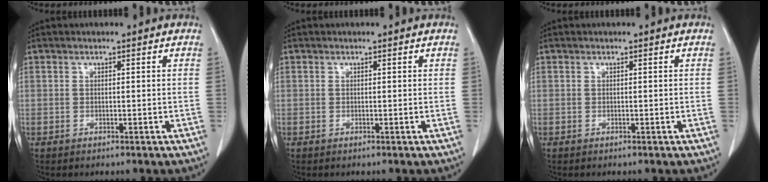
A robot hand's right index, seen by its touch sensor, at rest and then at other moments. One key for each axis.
{"total": 0.0}
{"total": 0.0}